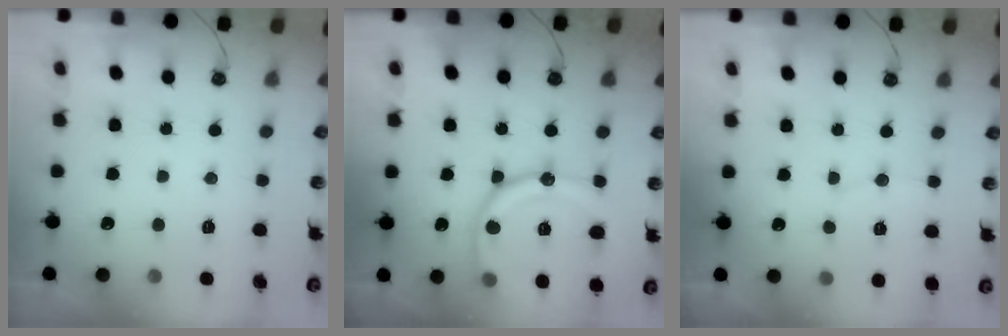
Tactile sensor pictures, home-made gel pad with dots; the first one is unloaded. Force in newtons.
{"total": 16.9, "press": 16.8, "slide": 1.8}
{"total": 5.3, "press": 5.2, "slide": 1.1}